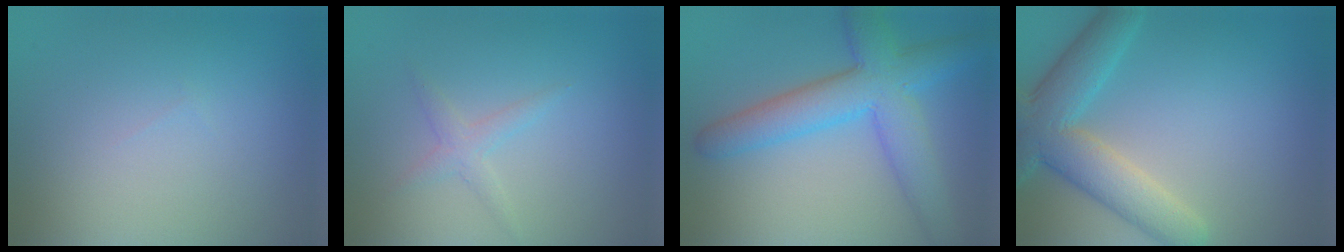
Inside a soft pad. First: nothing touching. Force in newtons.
{"total": 1.5, "press": 1.5, "slide": 0.1}
{"total": 7.3, "press": 7.3, "slide": 0.1}
{"total": 6.2, "press": 6.2, "slide": 0.5}